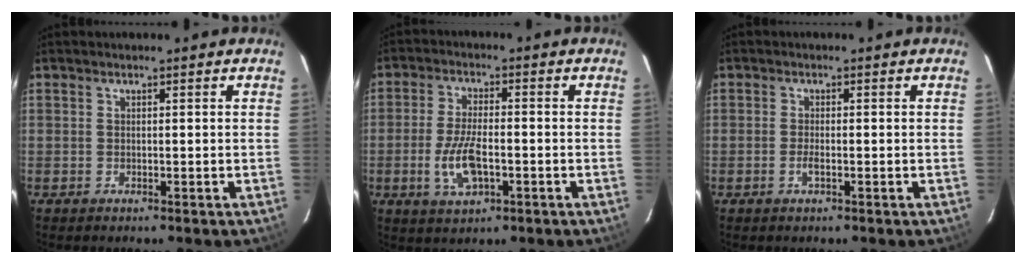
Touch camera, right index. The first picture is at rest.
{"total": 8.2, "force": [-2.4, 3.5, 7.0], "torque": [-0.148, -0.004, -0.042]}
{"total": 1.5, "force": [-0.7, 0.4, 1.3], "torque": [-0.028, 0.001, -0.013]}